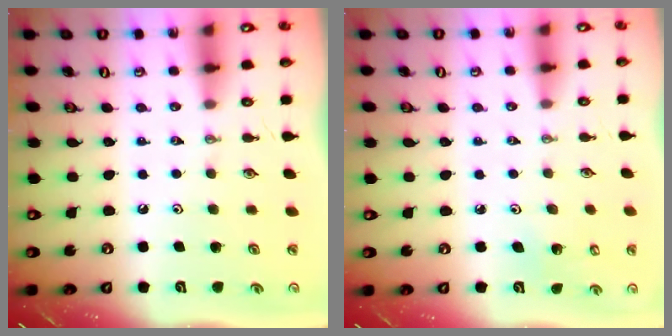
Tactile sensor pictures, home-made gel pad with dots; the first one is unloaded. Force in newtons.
{"total": 3.1, "press": 3.1, "slide": 0.4}